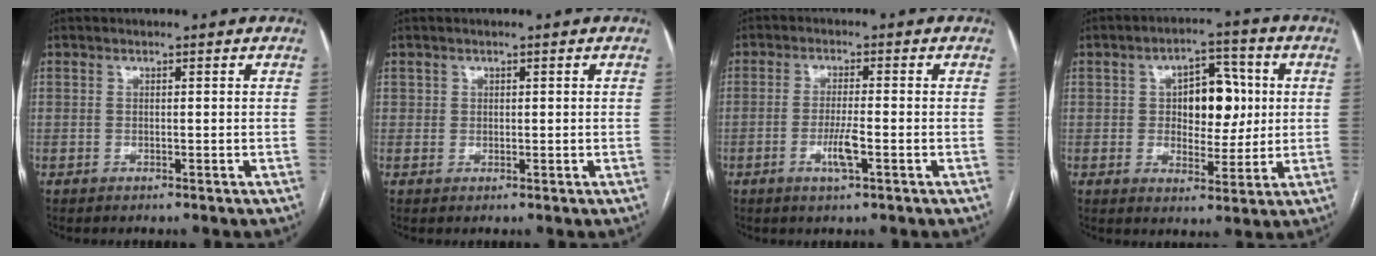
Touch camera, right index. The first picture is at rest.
{"total": 1.2, "force": [0.5, 1.1, 0.0], "torque": [0.010, 0.002, 0.006]}
{"total": 4.2, "force": [-1.5, 0.3, 3.9], "torque": [-0.078, -0.005, -0.025]}
{"total": 9.4, "force": [1.4, 5.2, 7.8], "torque": [-0.111, 0.018, 0.029]}